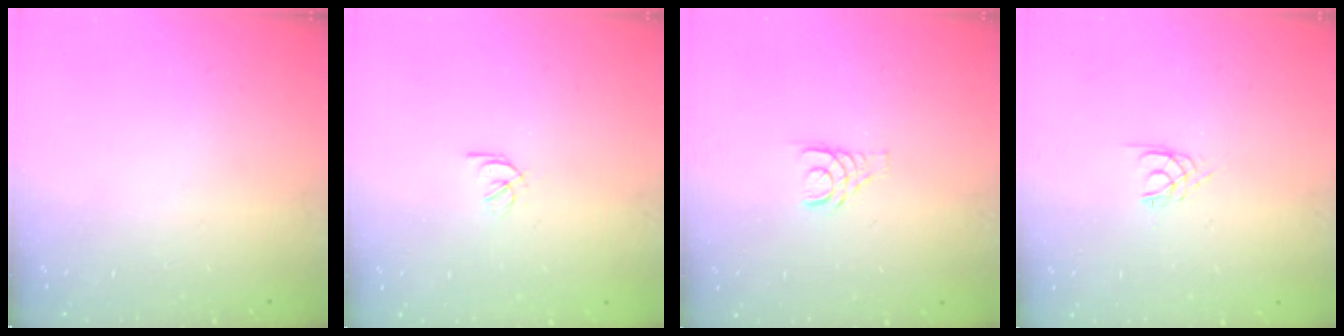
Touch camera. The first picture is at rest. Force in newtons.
{"total": 2.0, "press": 2.0, "slide": 0.3}
{"total": 3.6, "press": 3.6, "slide": 0.3}
{"total": 2.4, "press": 2.4, "slide": 0.3}